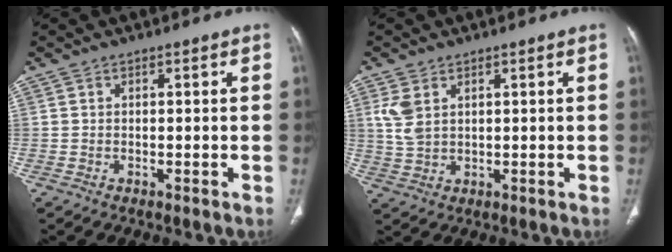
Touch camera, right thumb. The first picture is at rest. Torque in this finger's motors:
{"motor_torque": [-0.52, 0.12, 0.25, 0.29, 0.06]}